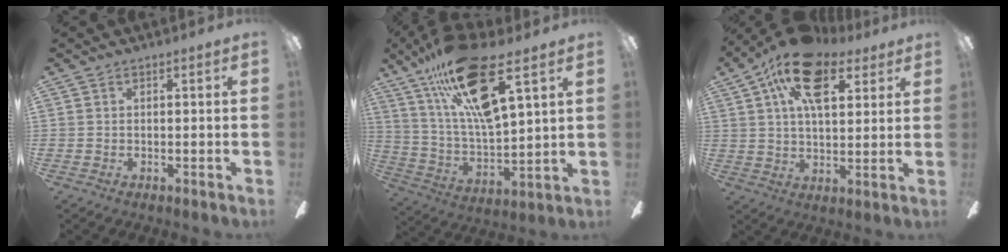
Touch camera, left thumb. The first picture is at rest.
{"total": 23.6, "force": [13.7, 7.6, 17.7], "torque": [-0.331, -0.065, 0.224]}
{"total": 17.7, "force": [8.5, 9.4, 12.3], "torque": [-0.197, -0.012, 0.146]}